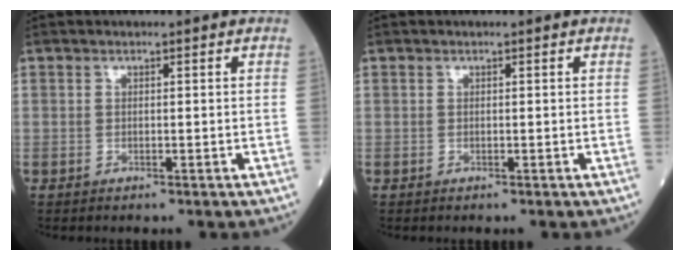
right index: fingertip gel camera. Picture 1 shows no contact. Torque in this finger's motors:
{"motor_torque": [0.04, -0.04, 0.00, 0.00]}